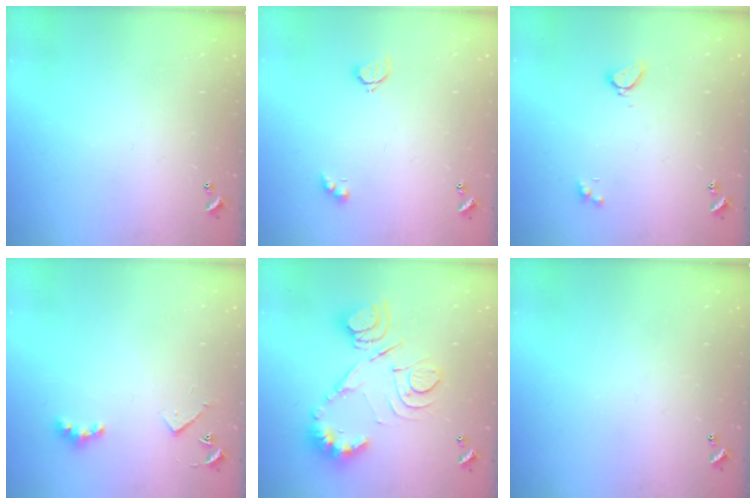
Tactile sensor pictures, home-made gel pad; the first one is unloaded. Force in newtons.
{"total": 2.6, "press": 2.6, "slide": 0.5}
{"total": 2.2, "press": 2.2, "slide": 0.3}
{"total": 4.5, "press": 4.4, "slide": 0.7}
{"total": 16.2, "press": 16.1, "slide": 1.2}
{"total": 0.0}